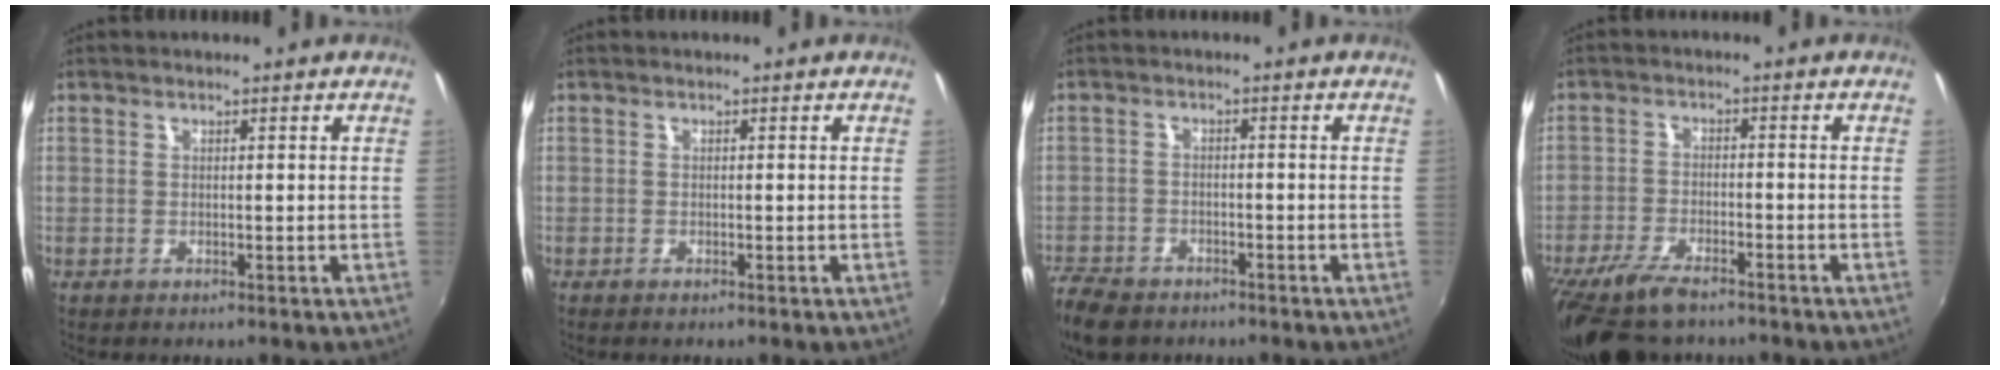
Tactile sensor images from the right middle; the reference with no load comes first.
{"total": 0.6, "force": [-0.5, 0.2, 0.2], "torque": [-0.006, -0.004, -0.011]}
{"total": 9.5, "force": [-7.2, 5.0, 3.6], "torque": [-0.115, -0.022, -0.133]}
{"total": 11.5, "force": [-9.1, 3.7, 6.0], "torque": [-0.143, -0.033, -0.165]}